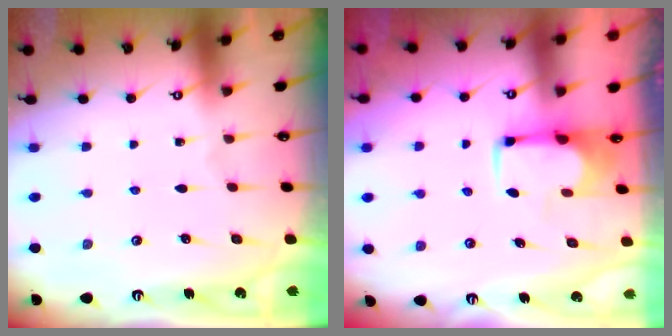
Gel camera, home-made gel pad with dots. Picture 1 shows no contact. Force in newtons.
{"total": 1.6, "press": 1.5, "slide": 0.7}